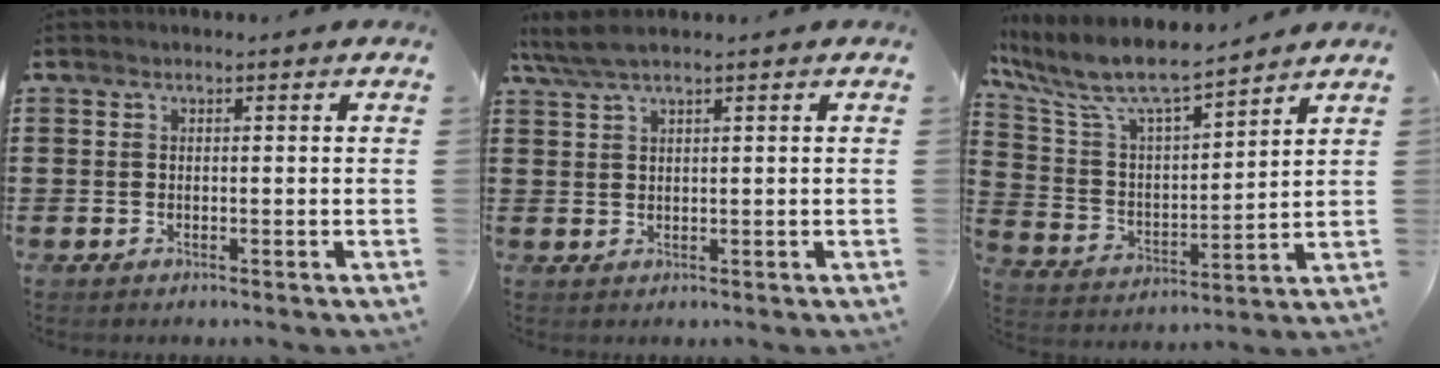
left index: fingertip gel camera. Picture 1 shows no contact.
{"total": 3.5, "force": [2.3, 0.2, 2.5], "torque": [-0.053, 0.004, 0.043]}
{"total": 8.8, "force": [7.3, 1.7, 4.6], "torque": [-0.122, -0.044, 0.124]}